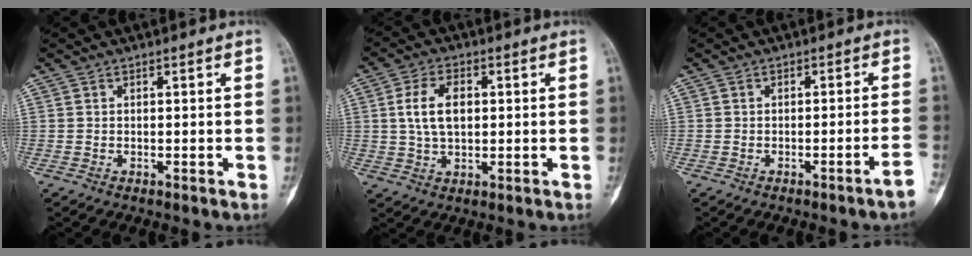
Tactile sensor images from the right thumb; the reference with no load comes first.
{"total": 7.7, "force": [1.2, 4.6, 6.1], "torque": [-0.108, 0.006, 0.023]}
{"total": 3.3, "force": [-2.0, -0.5, 2.6], "torque": [-0.044, 0.013, -0.029]}